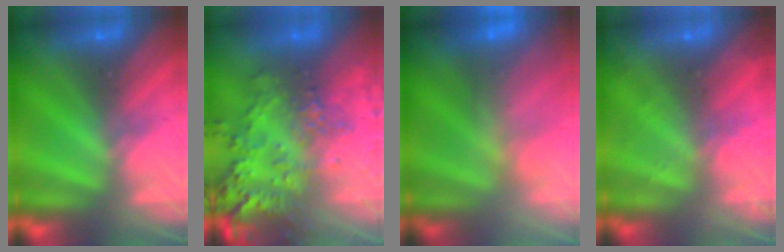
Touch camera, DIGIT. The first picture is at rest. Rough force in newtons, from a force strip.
{"total": 7.7}
{"total": 7.6}
{"total": 2.1}